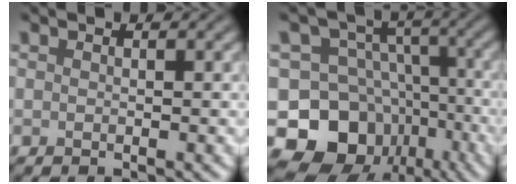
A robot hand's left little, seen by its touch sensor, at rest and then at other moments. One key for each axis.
{"total": 12.6, "fx": -6.2, "fy": 10.1, "fz": 4.3, "tx": -0.084, "ty": 0.010, "tz": -0.115}